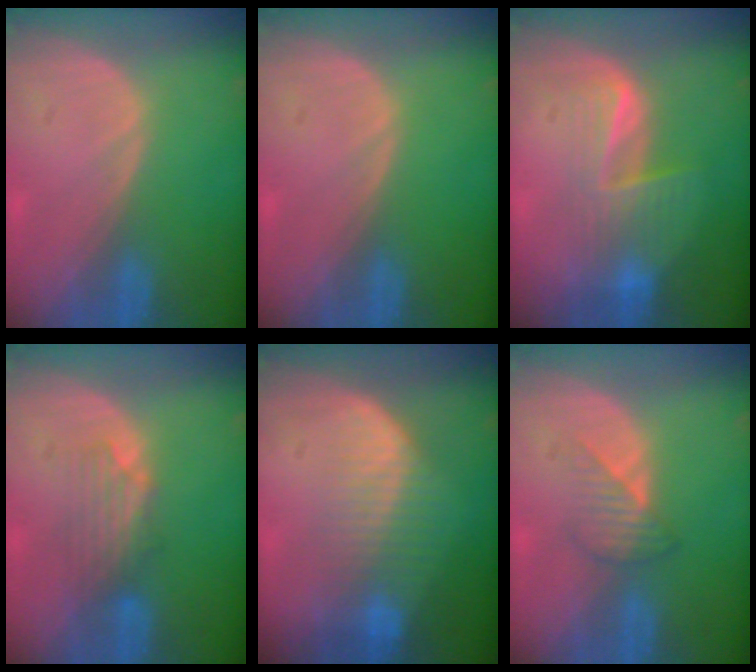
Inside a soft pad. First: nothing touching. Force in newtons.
{"total": 0.0}
{"total": 6.5, "press": 6.2, "slide": 1.9}
{"total": 3.9, "press": 3.7, "slide": 1.0}
{"total": 7.8, "press": 6.9, "slide": 3.7}
{"total": 3.5, "press": 3.2, "slide": 1.5}